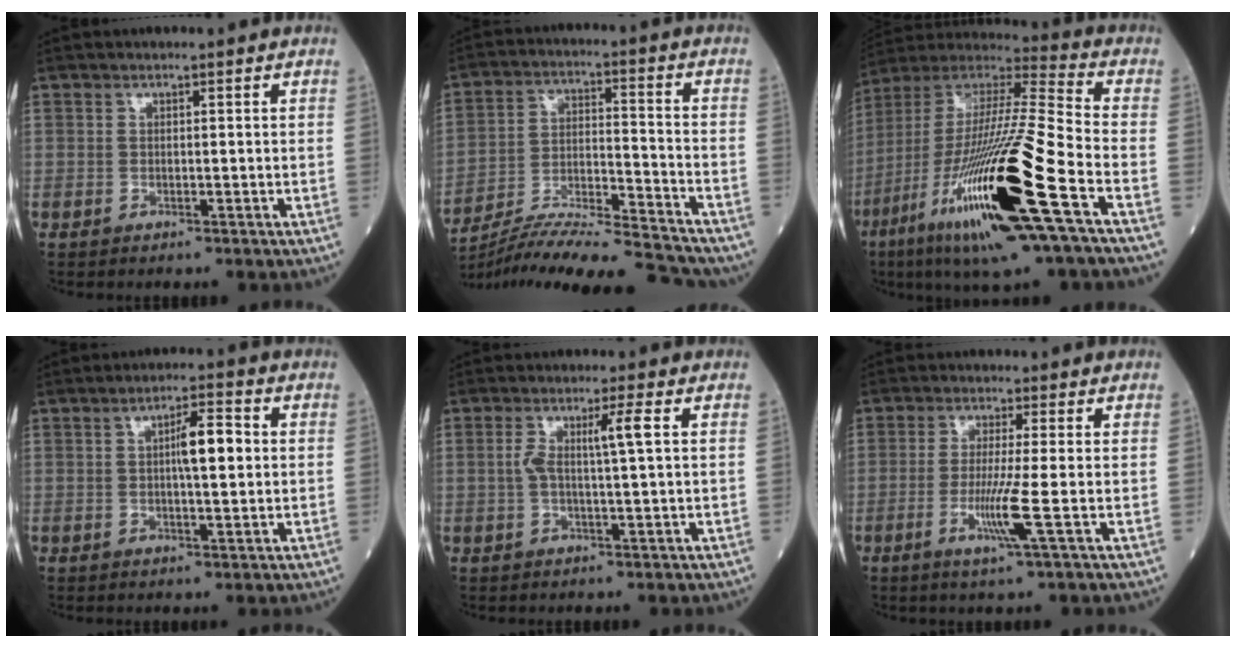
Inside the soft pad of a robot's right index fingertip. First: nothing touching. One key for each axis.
{"total": 19.0, "fx": -17.7, "fy": 1.2, "fz": 6.8, "tx": -0.138, "ty": -0.004, "tz": -0.289}
{"total": 26.2, "fx": -10.1, "fy": 1.7, "fz": 24.1, "tx": -0.479, "ty": -0.050, "tz": -0.189}
{"total": 5.6, "fx": 0.7, "fy": 1.0, "fz": 5.5, "tx": -0.089, "ty": 0.011, "tz": 0.009}
{"total": 4.3, "fx": 0.7, "fy": -0.5, "fz": 4.2, "tx": -0.082, "ty": 0.007, "tz": 0.014}
{"total": 5.7, "fx": -1.7, "fy": -1.4, "fz": 5.2, "tx": -0.106, "ty": -0.019, "tz": -0.037}